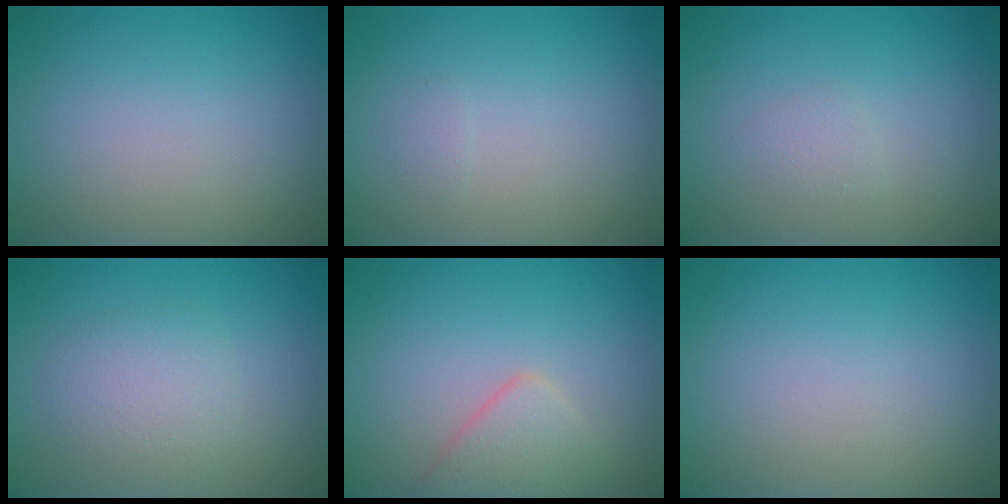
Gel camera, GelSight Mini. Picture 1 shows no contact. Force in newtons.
{"total": 0.5, "press": 0.5, "slide": 0.1}
{"total": 0.9, "press": 0.9, "slide": 0.1}
{"total": 2.8, "press": 2.8, "slide": 0.2}
{"total": 2.7, "press": 2.7, "slide": 0.1}
{"total": 0.0}